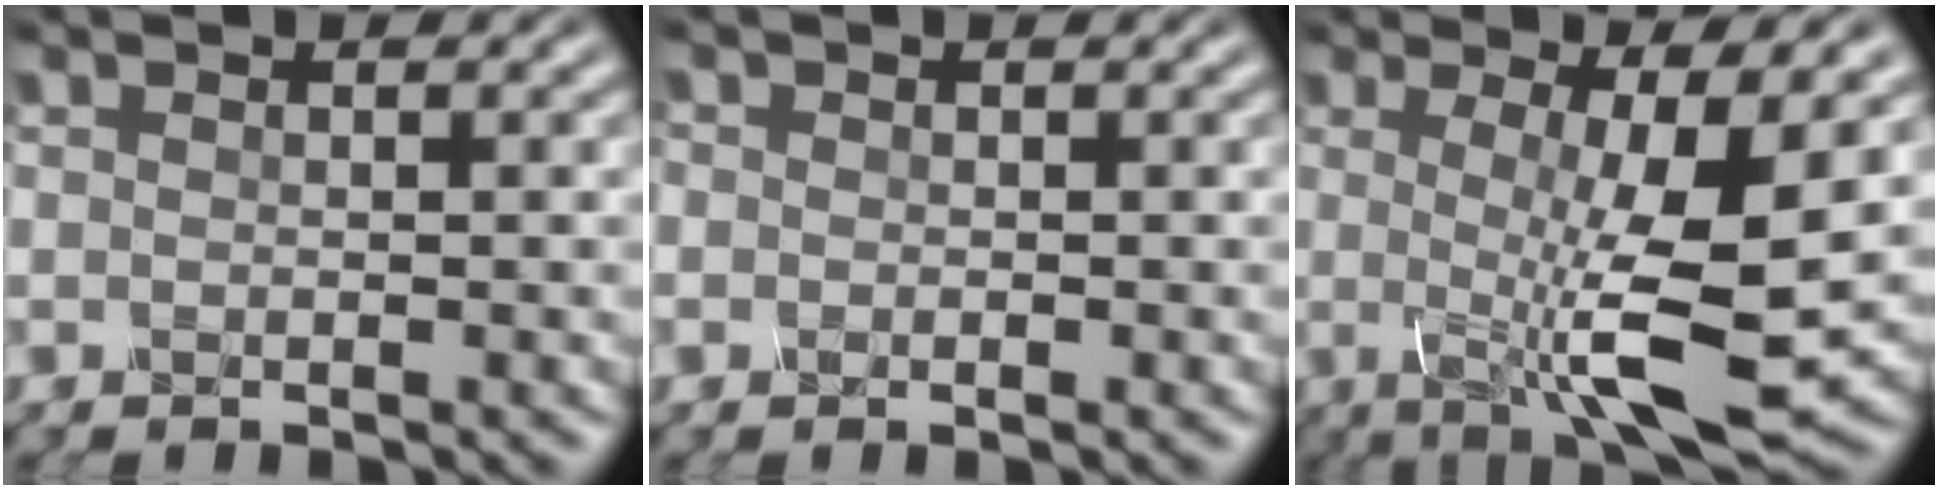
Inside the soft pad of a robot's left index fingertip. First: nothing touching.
{"total": 1.5, "force": [0.4, 1.4, 0.6], "torque": [0.001, 0.002, -0.008]}
{"total": 9.7, "force": [-0.6, 2.2, 9.4], "torque": [-0.138, -0.011, -0.007]}